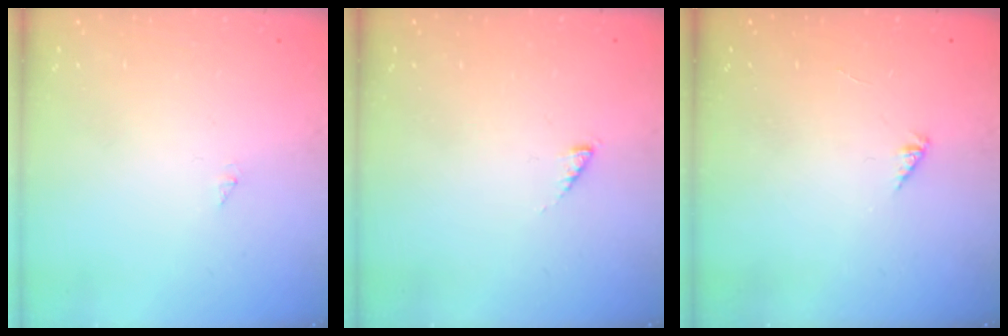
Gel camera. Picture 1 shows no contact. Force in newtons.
{"total": 1.1, "press": 1.0, "slide": 0.3}
{"total": 0.0}